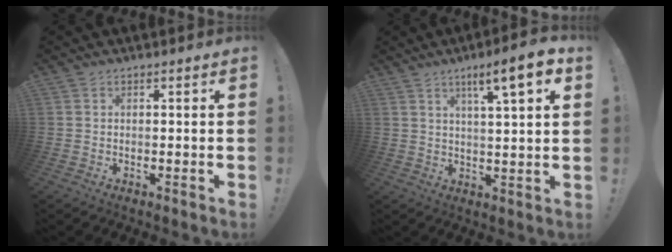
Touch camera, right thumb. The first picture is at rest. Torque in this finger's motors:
{"motor_torque": [-0.15, 0.91, 0.35, 0.26, 0.02]}